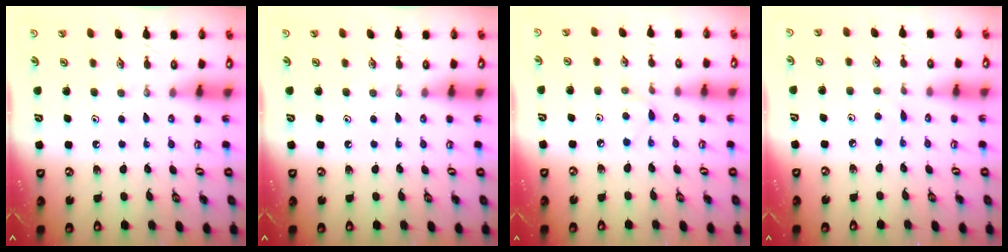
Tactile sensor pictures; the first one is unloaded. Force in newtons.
{"total": 0.0}
{"total": 5.1, "press": 5.0, "slide": 0.7}
{"total": 2.2, "press": 2.2, "slide": 0.3}